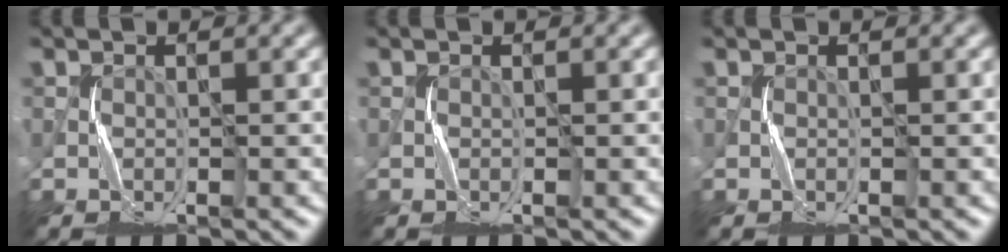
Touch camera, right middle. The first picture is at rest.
{"total": 0.0}
{"total": 0.0}